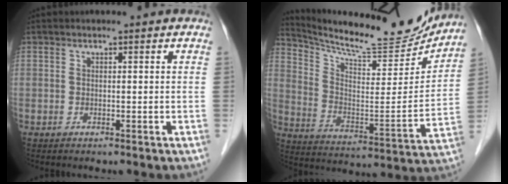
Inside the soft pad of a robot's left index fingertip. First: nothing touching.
{"total": 20.7, "force": [19.3, 3.0, 6.7], "torque": [-0.121, -0.050, 0.285]}